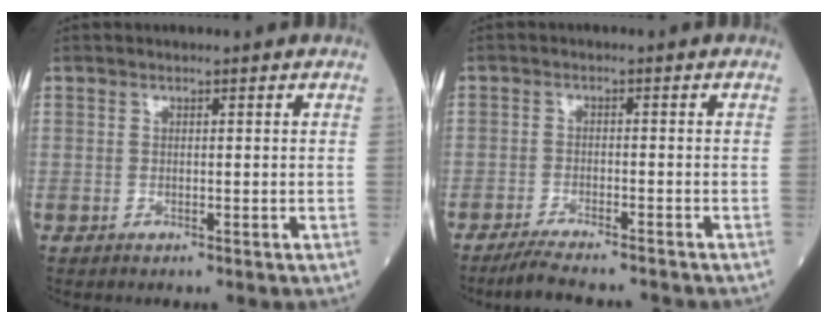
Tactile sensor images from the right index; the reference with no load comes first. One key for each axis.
{"total": 7.8, "fx": -7.2, "fy": 0.6, "fz": 3.1, "tx": -0.050, "ty": -0.017, "tz": -0.116}